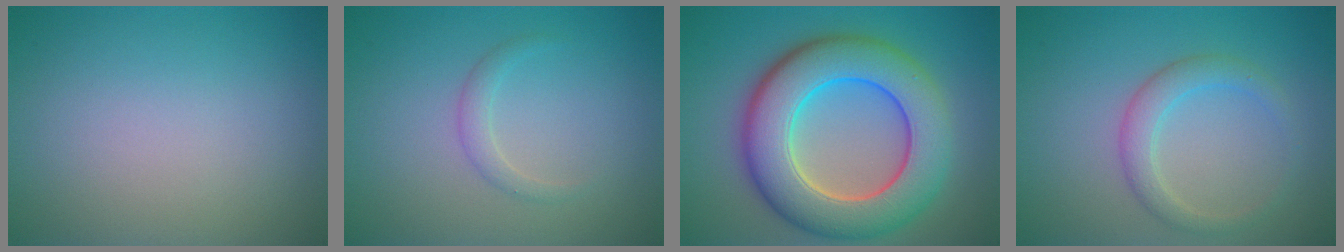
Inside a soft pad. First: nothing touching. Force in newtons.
{"total": 1.2, "press": 1.2, "slide": 0.0}
{"total": 10.7, "press": 10.7, "slide": 0.6}
{"total": 2.7, "press": 2.6, "slide": 0.2}